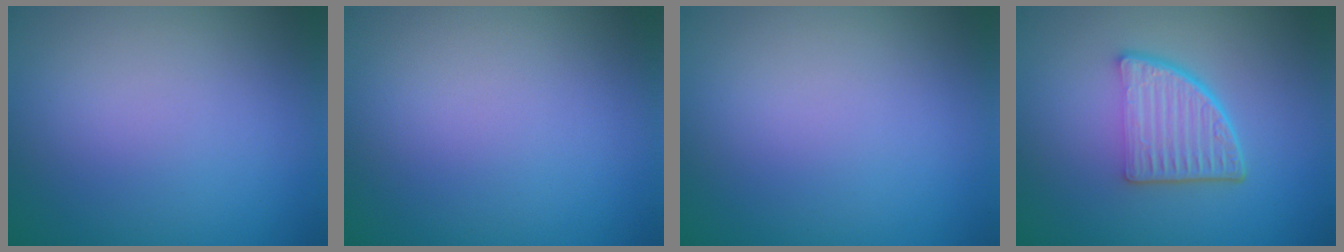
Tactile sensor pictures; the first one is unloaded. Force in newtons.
{"total": 0.0}
{"total": 0.0}
{"total": 5.6, "press": 3.8, "slide": 4.1}